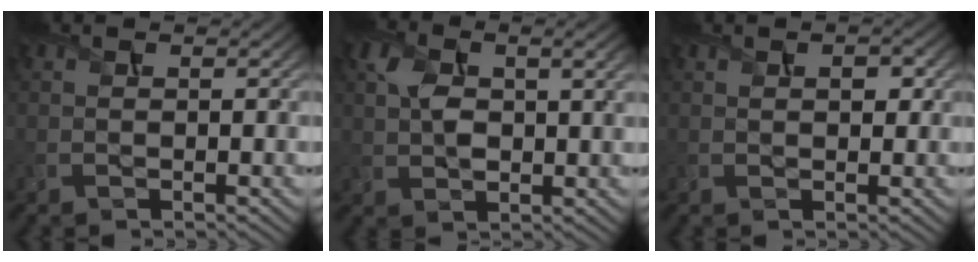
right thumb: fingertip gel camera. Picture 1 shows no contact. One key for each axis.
{"total": 6.3, "fx": 1.5, "fy": 3.5, "fz": 5.0, "tx": -0.104, "ty": 0.003, "tz": 0.026}
{"total": 1.9, "fx": 0.6, "fy": 1.1, "fz": 1.4, "tx": -0.021, "ty": -0.002, "tz": 0.013}